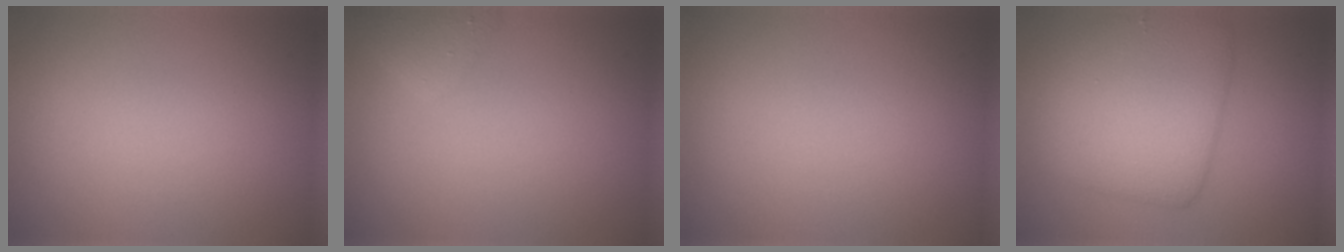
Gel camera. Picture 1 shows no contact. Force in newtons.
{"total": 1.9, "press": 1.9, "slide": 0.1}
{"total": 0.0}
{"total": 6.8, "press": 6.8, "slide": 0.2}